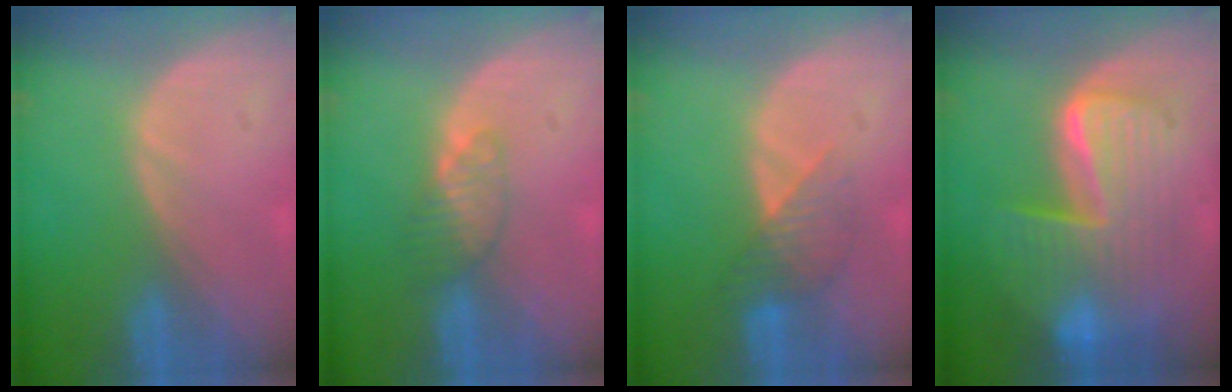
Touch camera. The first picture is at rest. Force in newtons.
{"total": 3.5, "press": 3.2, "slide": 1.4}
{"total": 3.9, "press": 3.8, "slide": 1.1}
{"total": 10.3, "press": 10.3, "slide": 0.9}